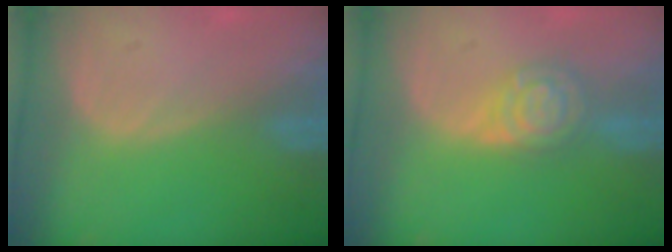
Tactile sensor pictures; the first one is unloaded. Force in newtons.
{"total": 5.5, "press": 5.5, "slide": 0.2}